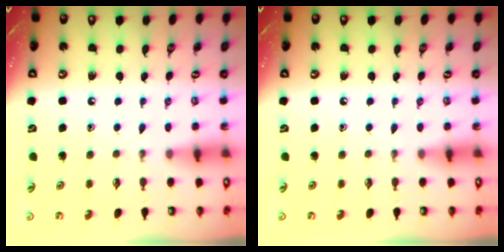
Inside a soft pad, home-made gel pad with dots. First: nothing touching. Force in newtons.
{"total": 0.0}